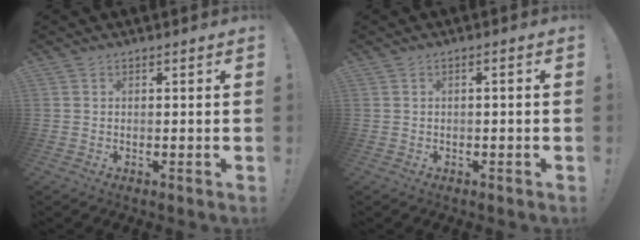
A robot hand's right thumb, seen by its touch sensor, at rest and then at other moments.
{"total": 1.5, "force": [-0.9, -0.1, 1.1], "torque": [-0.017, 0.001, -0.017]}